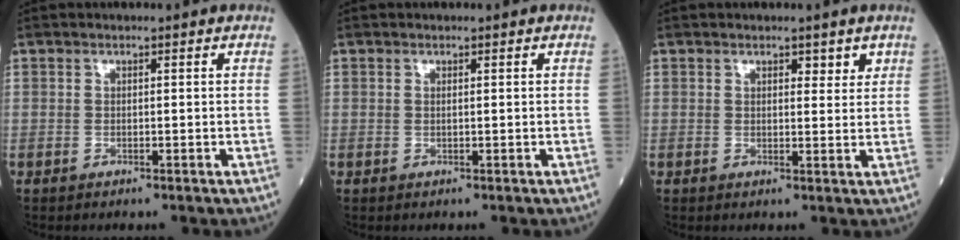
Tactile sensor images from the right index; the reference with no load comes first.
{"total": 0.0}
{"total": 2.3, "force": [1.7, 1.0, 1.3], "torque": [-0.013, -0.003, 0.023]}